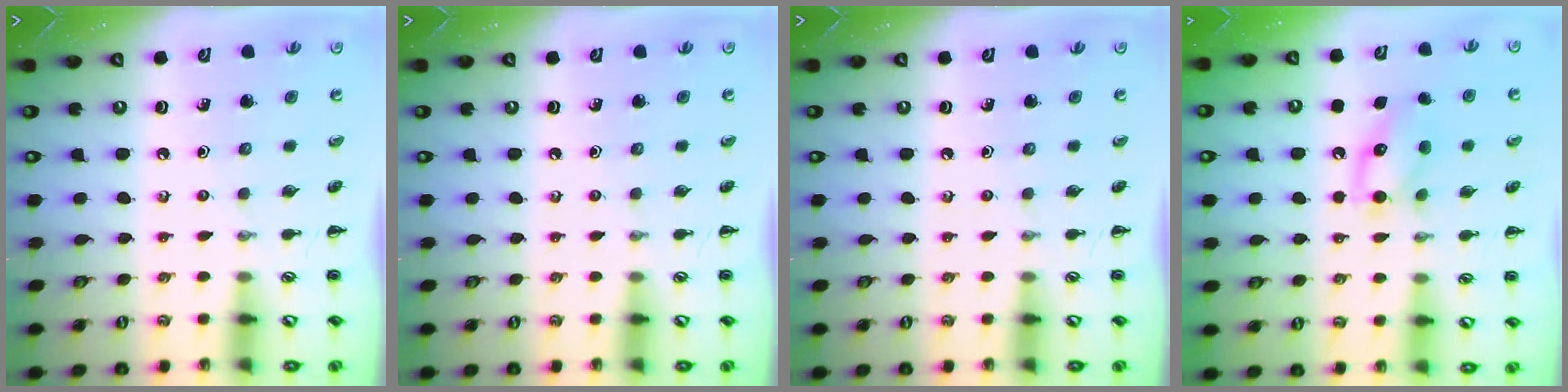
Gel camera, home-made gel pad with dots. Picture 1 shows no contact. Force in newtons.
{"total": 0.0}
{"total": 0.0}
{"total": 12.0, "press": 11.9, "slide": 1.2}